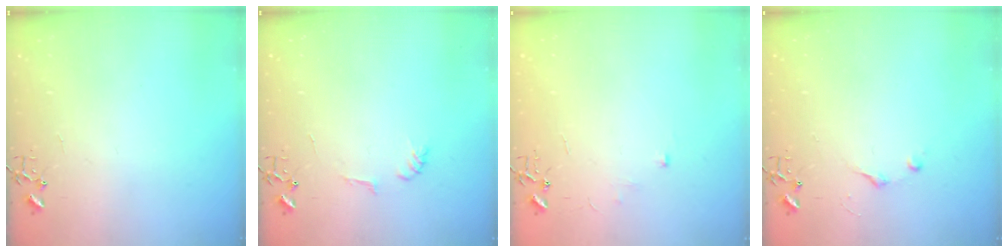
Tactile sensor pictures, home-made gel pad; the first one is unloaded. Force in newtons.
{"total": 5.3, "press": 5.3, "slide": 0.6}
{"total": 4.7, "press": 4.6, "slide": 0.6}
{"total": 4.7, "press": 4.6, "slide": 0.5}